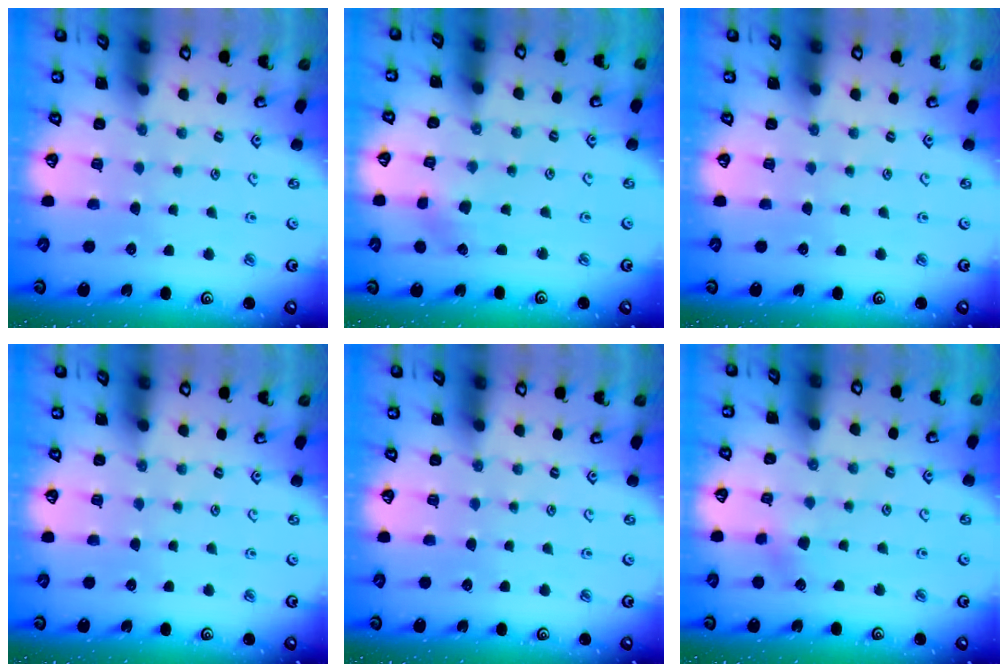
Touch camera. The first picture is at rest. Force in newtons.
{"total": 2.3, "press": 2.3, "slide": 0.4}
{"total": 0.0}
{"total": 0.0}
{"total": 0.0}
{"total": 3.7, "press": 3.7, "slide": 0.5}